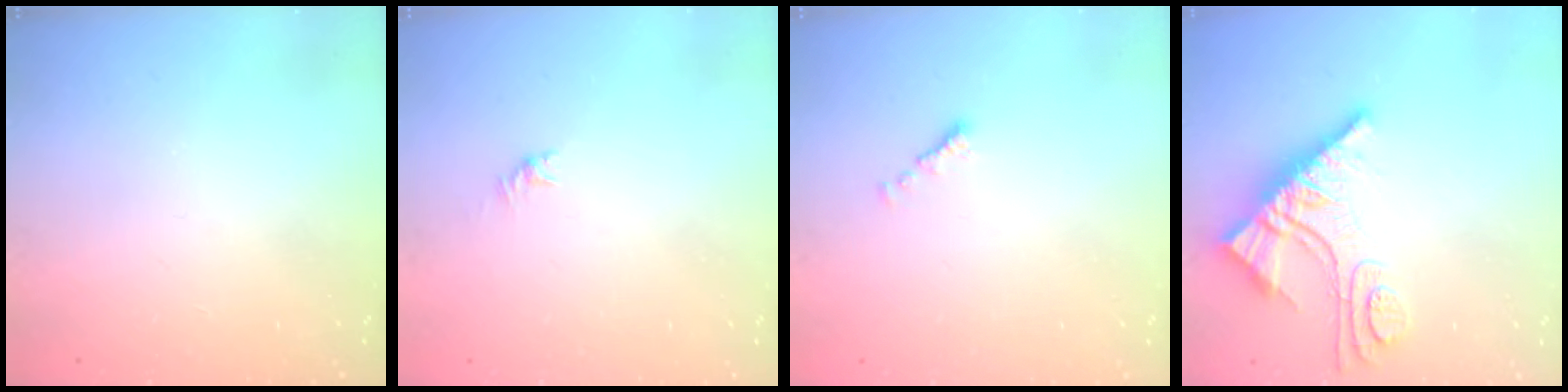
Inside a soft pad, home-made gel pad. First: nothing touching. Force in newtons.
{"total": 0.0}
{"total": 0.6, "press": 0.5, "slide": 0.3}
{"total": 11.3, "press": 11.2, "slide": 1.2}